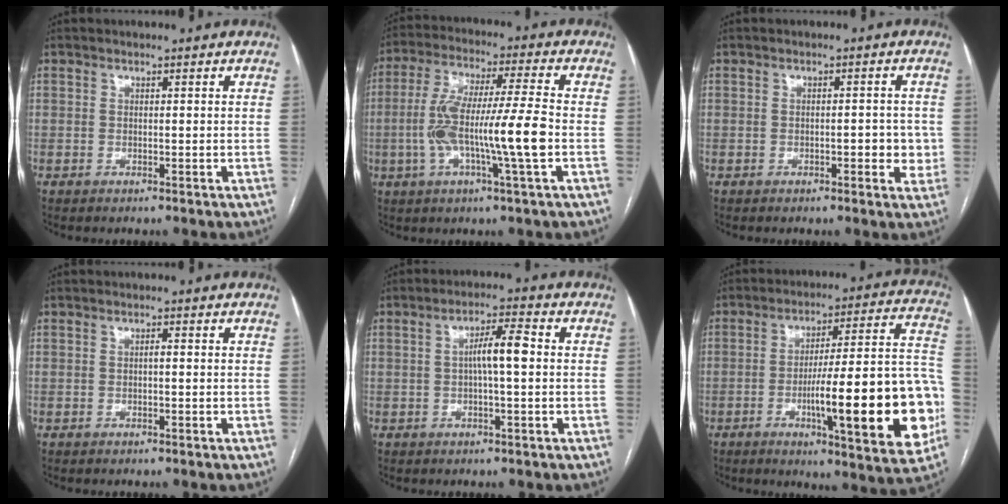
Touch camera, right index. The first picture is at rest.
{"total": 13.6, "force": [-2.5, 0.2, 13.3], "torque": [-0.257, 0.007, -0.050]}
{"total": 4.2, "force": [-0.6, 1.7, 3.8], "torque": [-0.043, 0.005, -0.004]}
{"total": 0.6, "force": [-0.1, 0.1, 0.6], "torque": [-0.011, 0.002, -0.001]}
{"total": 5.3, "force": [0.1, 0.6, 5.3], "torque": [-0.093, 0.014, 0.001]}
{"total": 23.7, "force": [-5.9, 2.9, 22.8], "torque": [-0.258, 0.011, -0.077]}